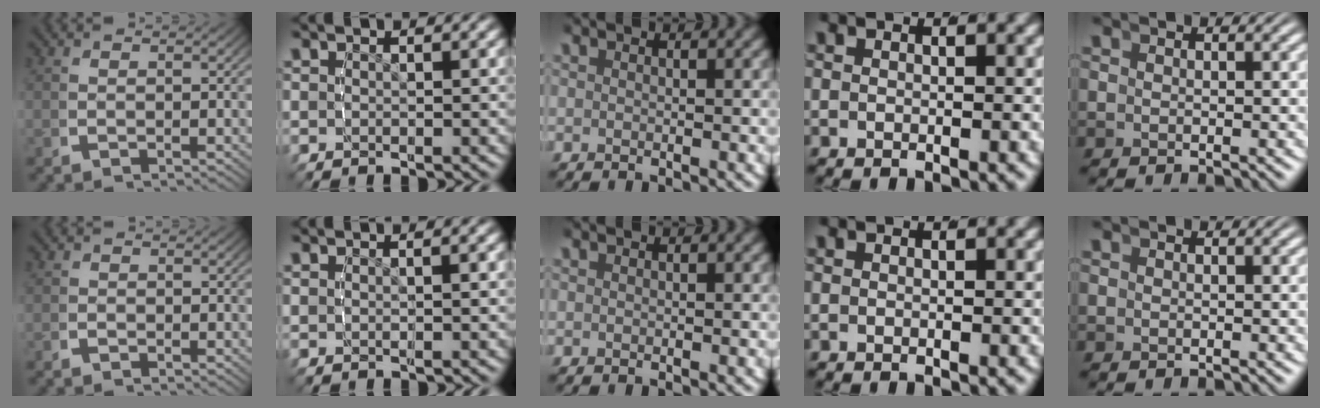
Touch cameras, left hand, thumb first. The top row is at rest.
{"thumb": {"total": 0.6, "force": [-0.5, 0.3, -0.1], "torque": [0.005, -0.003, -0.012]}, "index": {"total": 0.7, "force": [0.4, -0.3, 0.5], "torque": [-0.007, -0.002, 0.015]}}